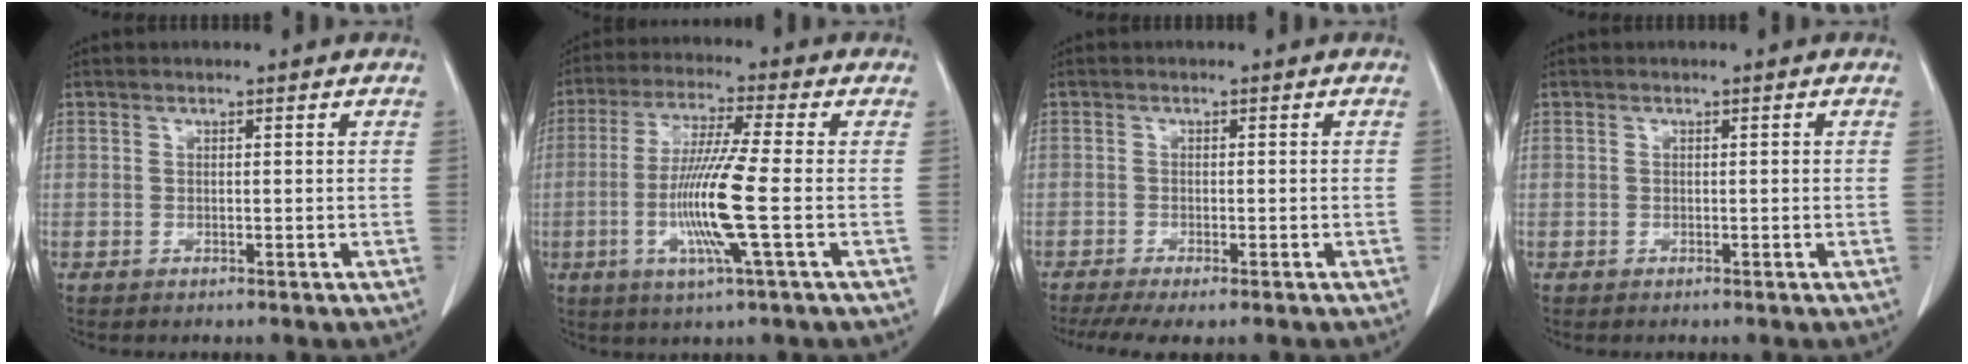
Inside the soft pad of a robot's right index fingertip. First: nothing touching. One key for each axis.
{"total": 11.2, "fx": -2.3, "fy": -0.8, "fz": 10.9, "tx": -0.220, "ty": -0.015, "tz": -0.051}
{"total": 7.0, "fx": -5.6, "fy": 1.1, "fz": 4.1, "tx": -0.061, "ty": -0.010, "tz": -0.086}
{"total": 0.0}